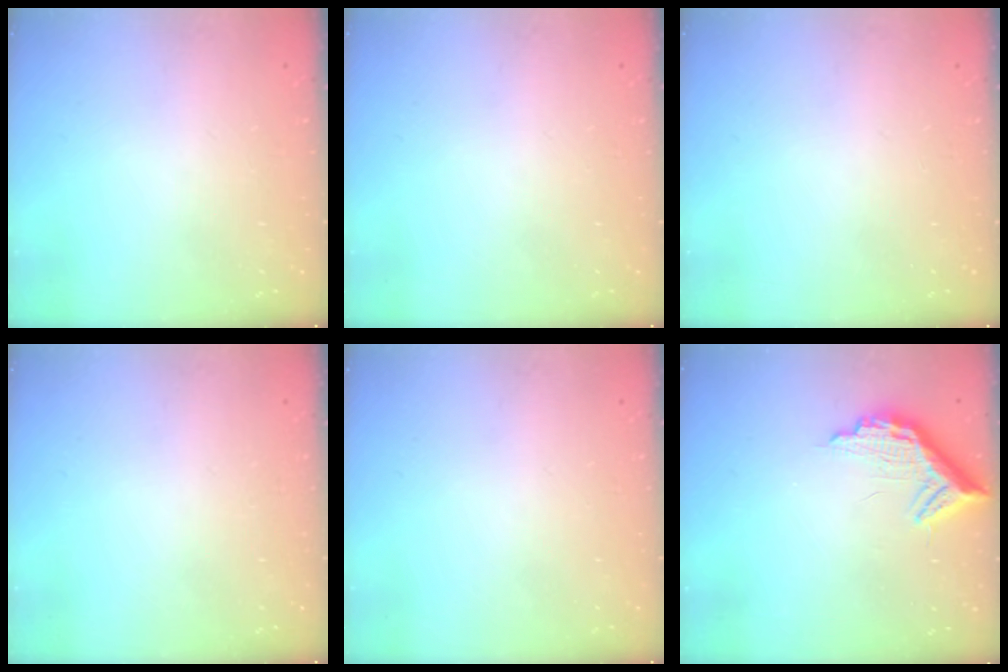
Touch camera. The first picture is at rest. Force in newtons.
{"total": 0.0}
{"total": 0.0}
{"total": 0.0}
{"total": 0.0}
{"total": 12.5, "press": 12.5, "slide": 0.7}